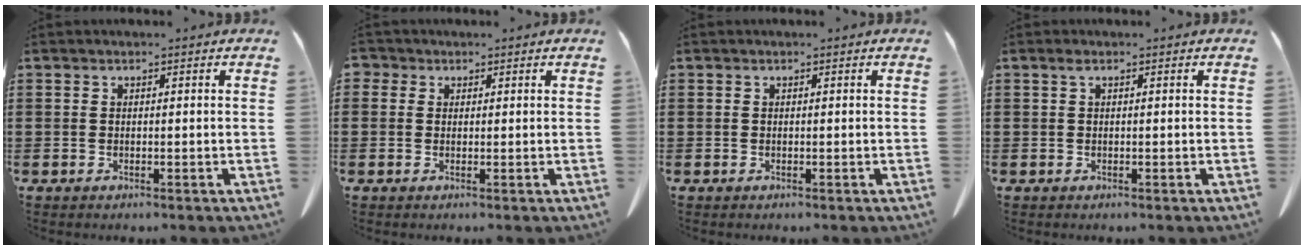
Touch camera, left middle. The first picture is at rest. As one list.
[{"total": 1.3, "force": [0.5, 1.2, 0.3], "torque": [-0.010, 0.006, 0.009]}, {"total": 0.0}, {"total": 0.7, "force": [0.2, 0.2, 0.6], "torque": [-0.015, 0.003, 0.003]}]